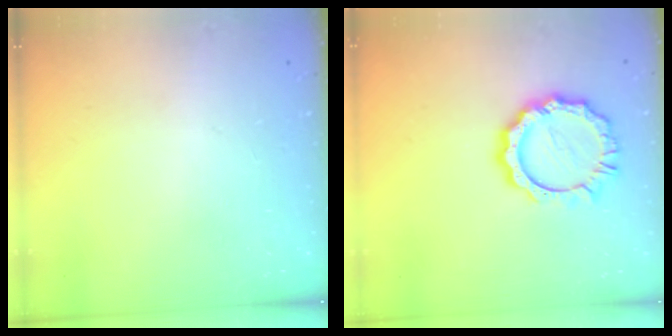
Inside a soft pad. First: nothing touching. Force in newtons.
{"total": 10.5, "press": 10.4, "slide": 1.2}